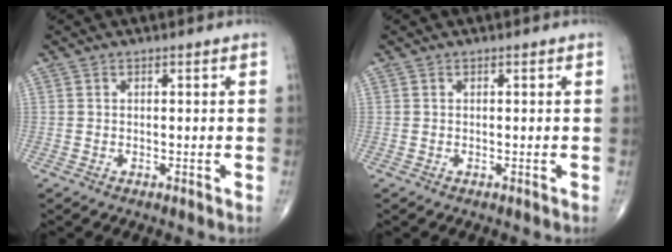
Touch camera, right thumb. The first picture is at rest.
{"total": 0.0}